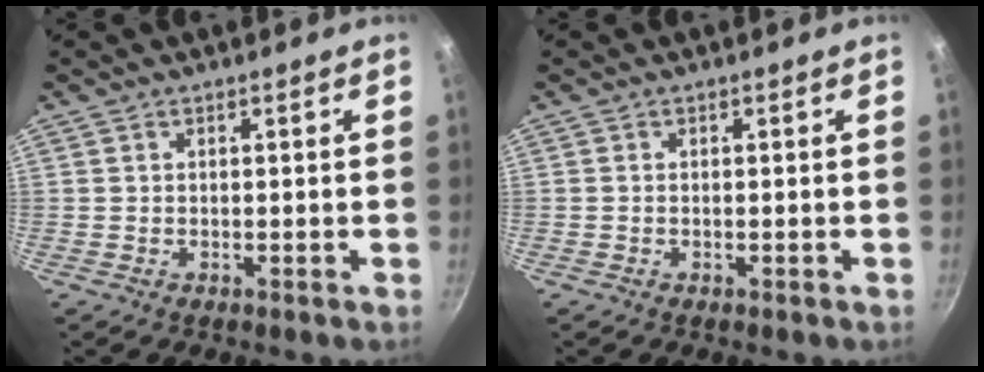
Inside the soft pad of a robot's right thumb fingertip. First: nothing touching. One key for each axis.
{"total": 0.0}